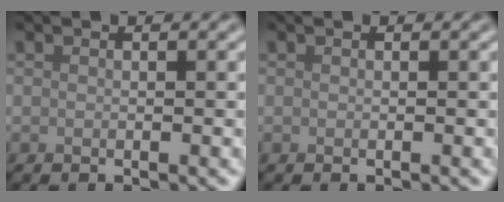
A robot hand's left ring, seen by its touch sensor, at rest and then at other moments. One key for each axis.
{"total": 0.0}